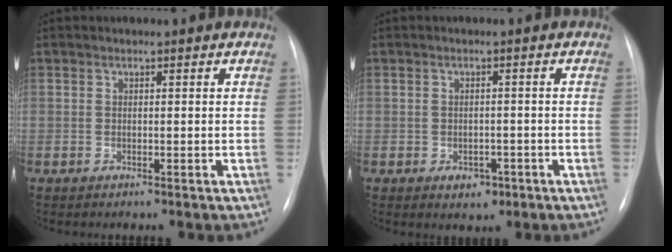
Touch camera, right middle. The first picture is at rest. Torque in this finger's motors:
{"motor_torque": [0.65, -0.40, 0.09, 0.01]}